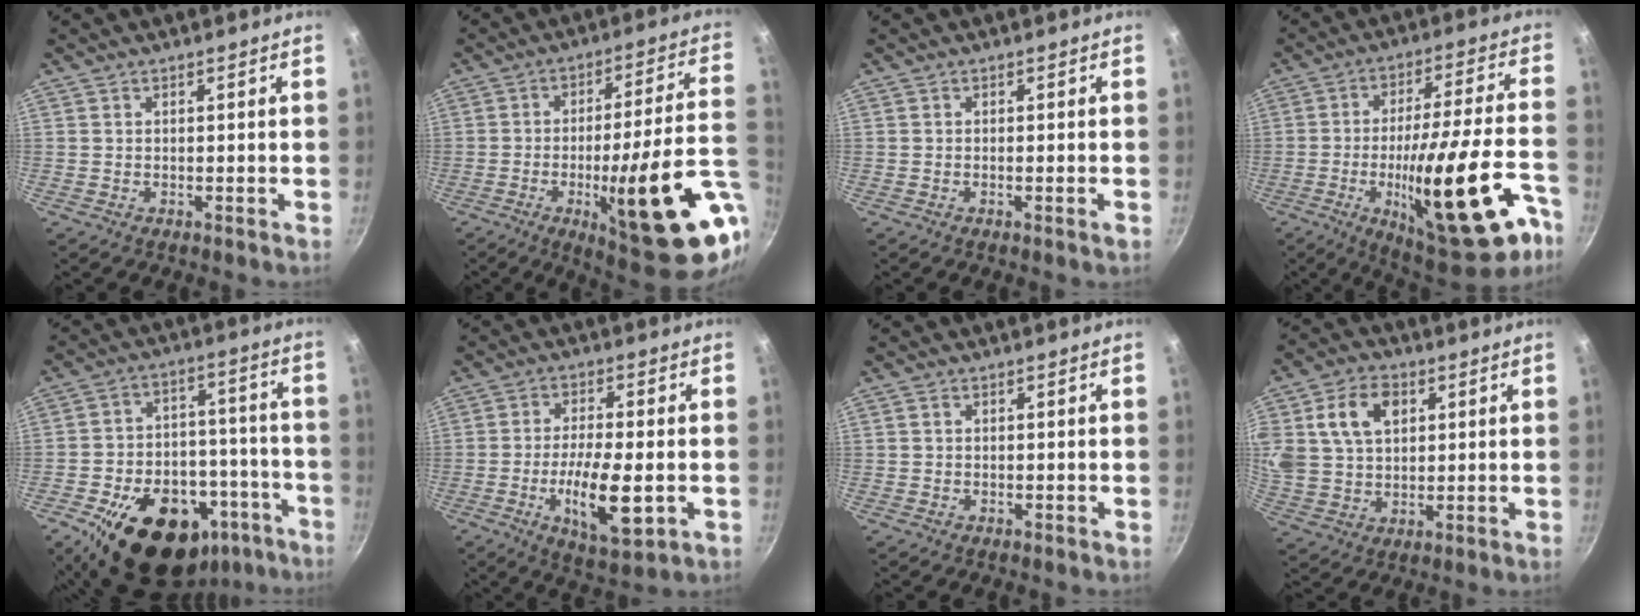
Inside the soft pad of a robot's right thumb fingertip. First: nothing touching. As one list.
[{"total": 24.2, "force": [-6.4, 5.0, 22.8], "torque": [-0.299, 0.013, -0.078]}, {"total": 1.0, "force": [-0.4, 0.0, 1.0], "torque": [-0.019, 0.000, -0.009]}, {"total": 26.8, "force": [-11.1, 7.7, 23.2], "torque": [-0.312, 0.041, -0.153]}, {"total": 27.2, "force": [-14.7, 16.3, 16.1], "torque": [-0.189, 0.069, -0.200]}, {"total": 12.3, "force": [-2.9, 3.9, 11.2], "torque": [-0.202, 0.001, -0.047]}, {"total": 0.7, "force": [0.2, 0.5, 0.3], "torque": [-0.005, 0.004, 0.003]}, {"total": 14.2, "force": [4.4, 10.1, 9.0], "torque": [-0.163, 0.007, 0.082]}]